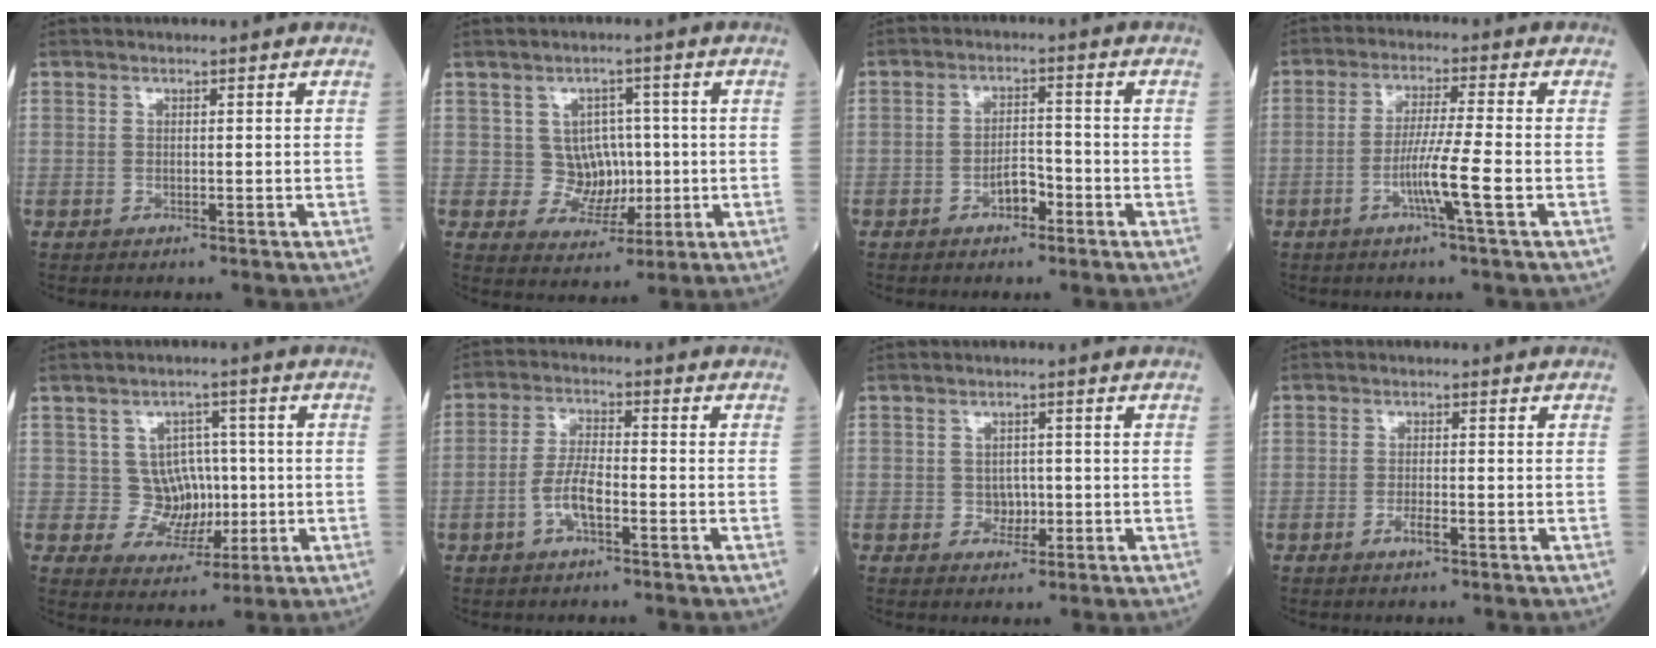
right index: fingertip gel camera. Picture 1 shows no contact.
{"total": 5.5, "force": [0.3, 5.0, 2.3], "torque": [-0.025, 0.009, 0.013]}
{"total": 3.4, "force": [-1.9, 1.6, 2.3], "torque": [-0.035, 0.008, -0.035]}
{"total": 6.6, "force": [-2.3, -1.0, 6.1], "torque": [-0.112, -0.010, -0.047]}
{"total": 5.9, "force": [0.1, 5.4, 2.2], "torque": [-0.019, 0.013, 0.010]}
{"total": 5.3, "force": [-2.2, 1.5, 4.6], "torque": [-0.095, 0.007, -0.044]}
{"total": 2.1, "force": [-0.4, 1.7, 1.2], "torque": [-0.011, 0.005, -0.003]}
{"total": 1.8, "force": [-1.0, 0.4, 1.5], "torque": [-0.026, 0.001, -0.017]}